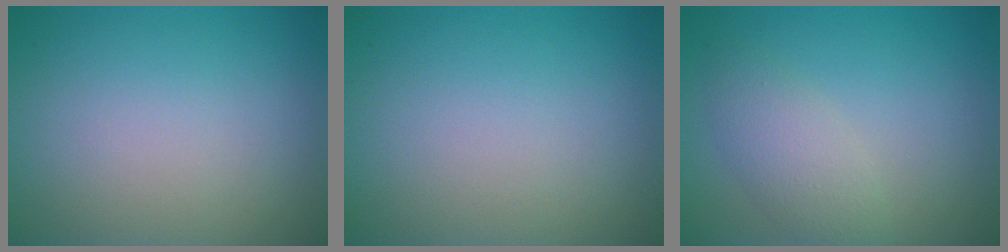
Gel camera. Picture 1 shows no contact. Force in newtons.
{"total": 0.0}
{"total": 2.9, "press": 2.9, "slide": 0.1}